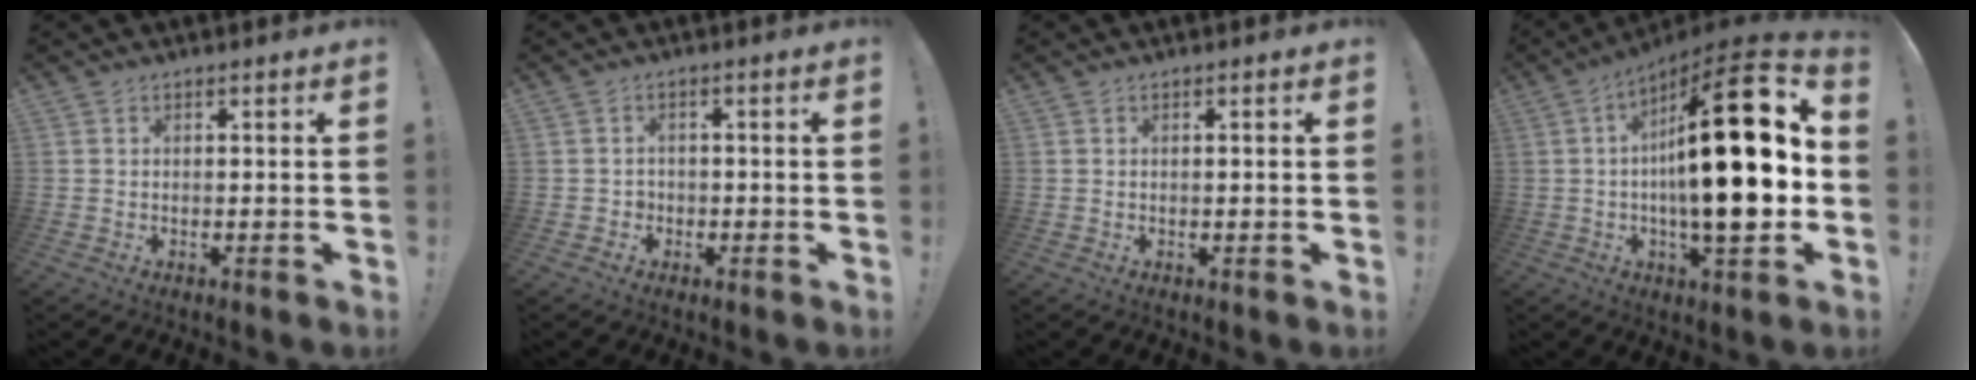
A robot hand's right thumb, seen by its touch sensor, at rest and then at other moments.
{"total": 1.9, "force": [-0.9, 1.7, 0.4], "torque": [-0.013, 0.005, -0.016]}
{"total": 0.6, "force": [0.0, -0.3, 0.5], "torque": [-0.008, -0.002, -0.002]}
{"total": 27.3, "force": [0.4, 6.2, 26.5], "torque": [-0.430, -0.014, -0.012]}